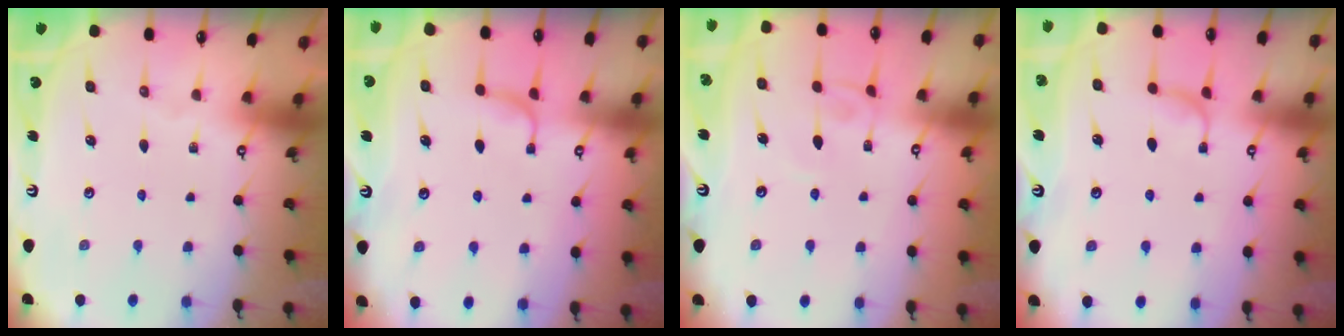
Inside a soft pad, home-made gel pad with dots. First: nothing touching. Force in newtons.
{"total": 1.9, "press": 1.8, "slide": 0.6}
{"total": 5.2, "press": 5.2, "slide": 0.1}
{"total": 2.0, "press": 1.9, "slide": 0.4}